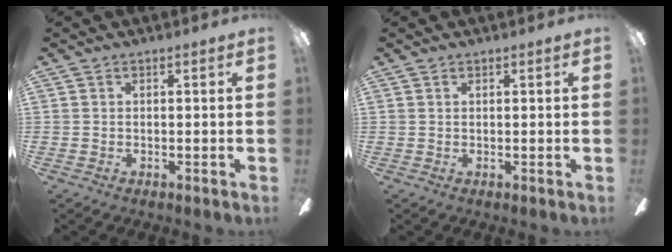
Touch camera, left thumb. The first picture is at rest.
{"total": 0.5, "force": [0.4, 0.2, 0.2], "torque": [-0.005, 0.001, 0.008]}